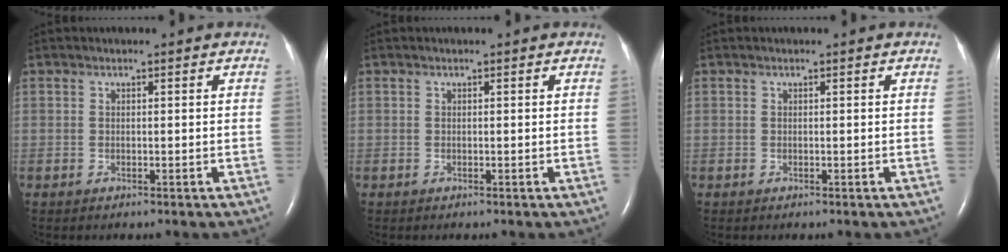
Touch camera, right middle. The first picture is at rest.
{"total": 0.0}
{"total": 0.0}